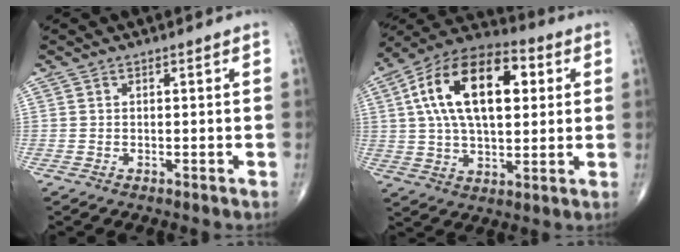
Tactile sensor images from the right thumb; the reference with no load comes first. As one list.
[{"total": 20.7, "force": [4.8, 11.1, 16.8], "torque": [-0.275, 0.015, 0.072]}]